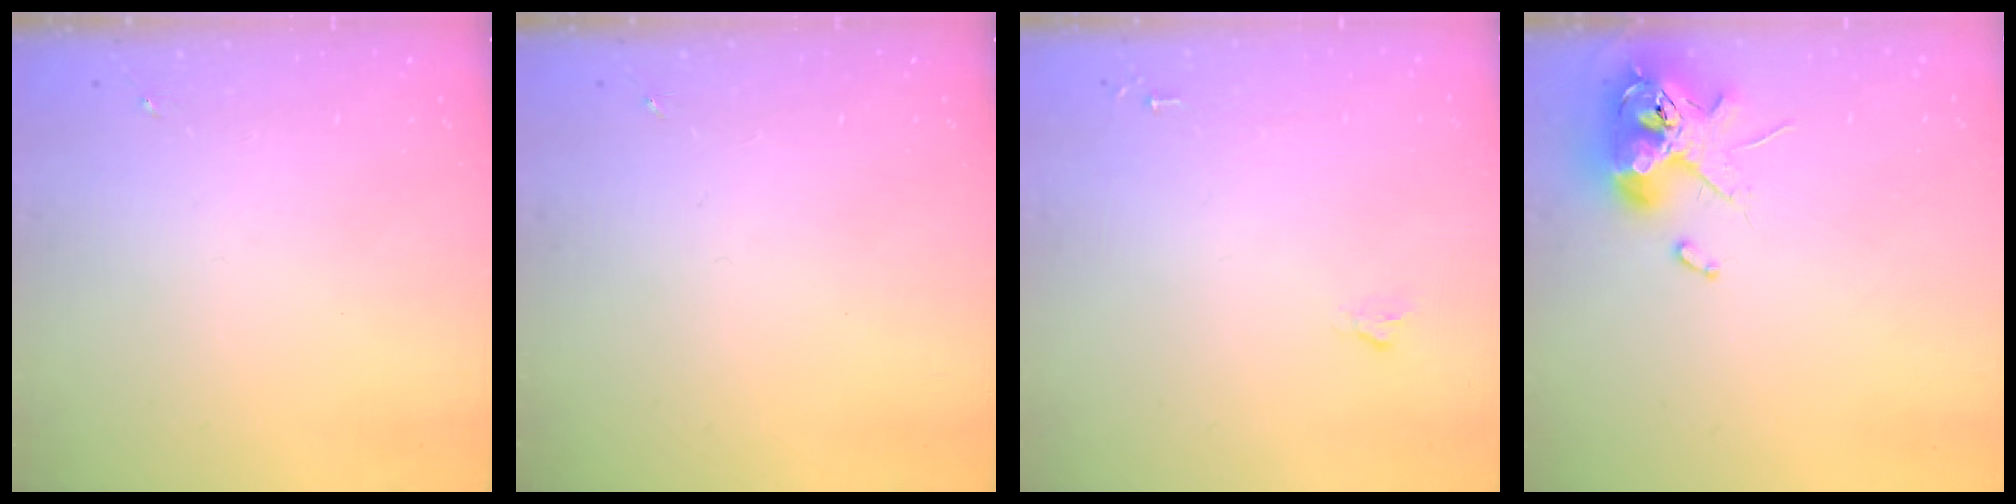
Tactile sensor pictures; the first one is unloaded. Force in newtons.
{"total": 0.0}
{"total": 1.6, "press": 1.6, "slide": 0.2}
{"total": 12.6, "press": 12.5, "slide": 2.0}